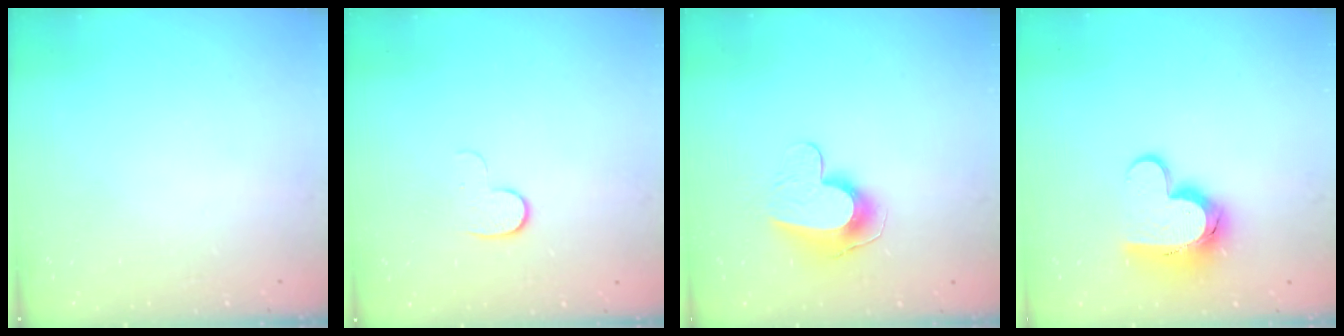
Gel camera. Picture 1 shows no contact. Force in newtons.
{"total": 5.5, "press": 5.4, "slide": 0.8}
{"total": 11.8, "press": 11.8, "slide": 0.6}
{"total": 12.4, "press": 12.3, "slide": 1.0}